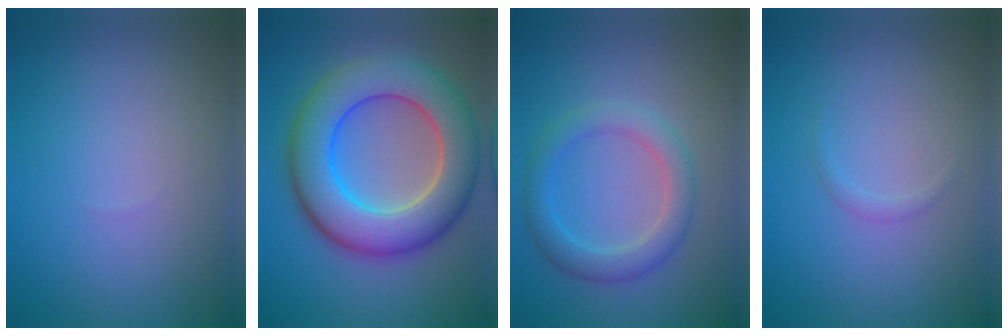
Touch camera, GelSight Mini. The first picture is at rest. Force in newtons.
{"total": 10.6, "press": 10.5, "slide": 0.6}
{"total": 3.5, "press": 3.5, "slide": 0.1}
{"total": 0.7, "press": 0.7, "slide": 0.0}